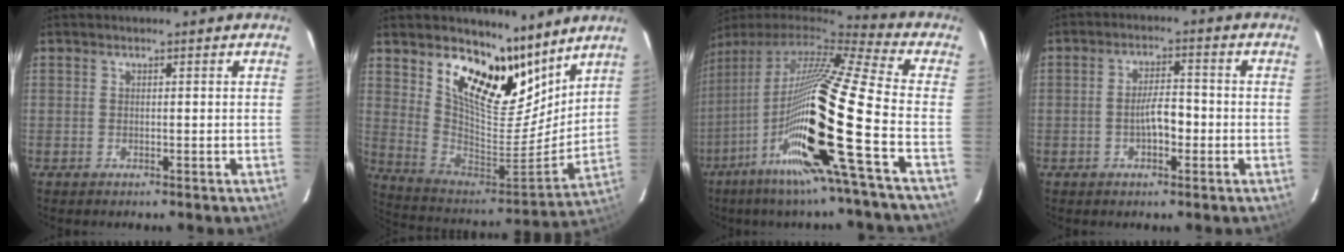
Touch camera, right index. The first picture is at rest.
{"total": 19.5, "force": [13.5, 8.9, 10.9], "torque": [-0.200, -0.036, 0.247]}
{"total": 20.7, "force": [-7.2, -1.8, 19.4], "torque": [-0.329, -0.050, -0.142]}
{"total": 4.9, "force": [-1.5, 1.9, 4.2], "torque": [-0.077, 0.005, -0.019]}